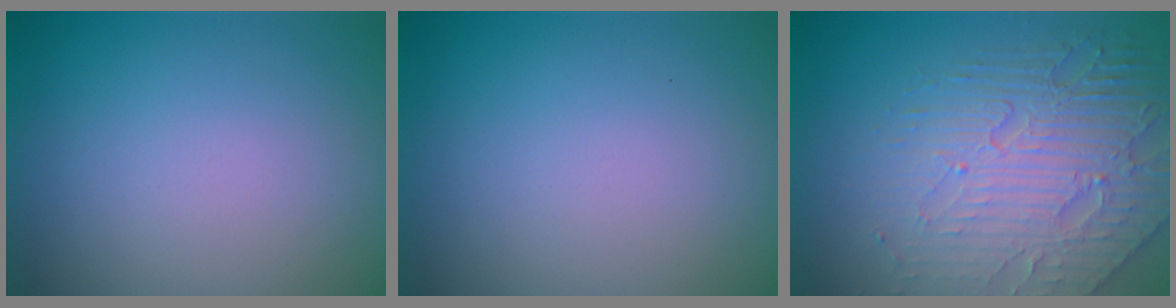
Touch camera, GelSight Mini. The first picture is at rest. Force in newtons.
{"total": 0.0}
{"total": 6.9, "press": 5.3, "slide": 4.4}